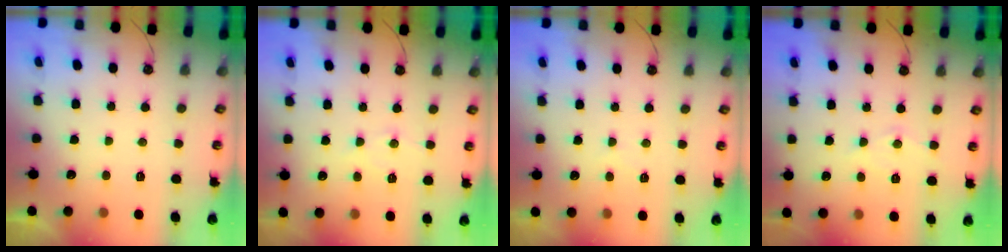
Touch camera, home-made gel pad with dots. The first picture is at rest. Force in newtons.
{"total": 5.6, "press": 5.6, "slide": 0.3}
{"total": 4.7, "press": 4.6, "slide": 0.7}
{"total": 7.0, "press": 7.0, "slide": 0.8}